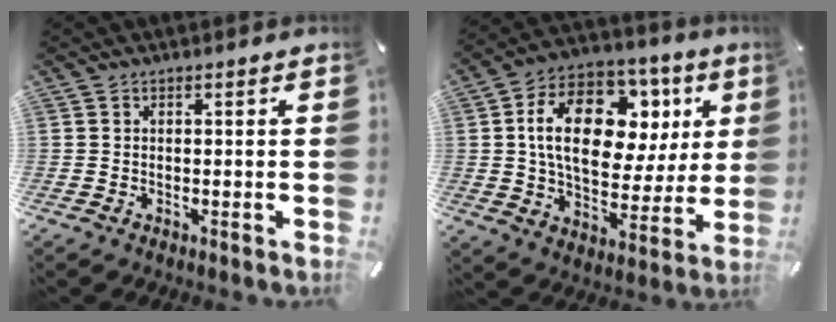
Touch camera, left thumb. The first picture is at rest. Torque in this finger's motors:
{"motor_torque": [1.16, 1.53, 1.56, -1.22, 0.56]}